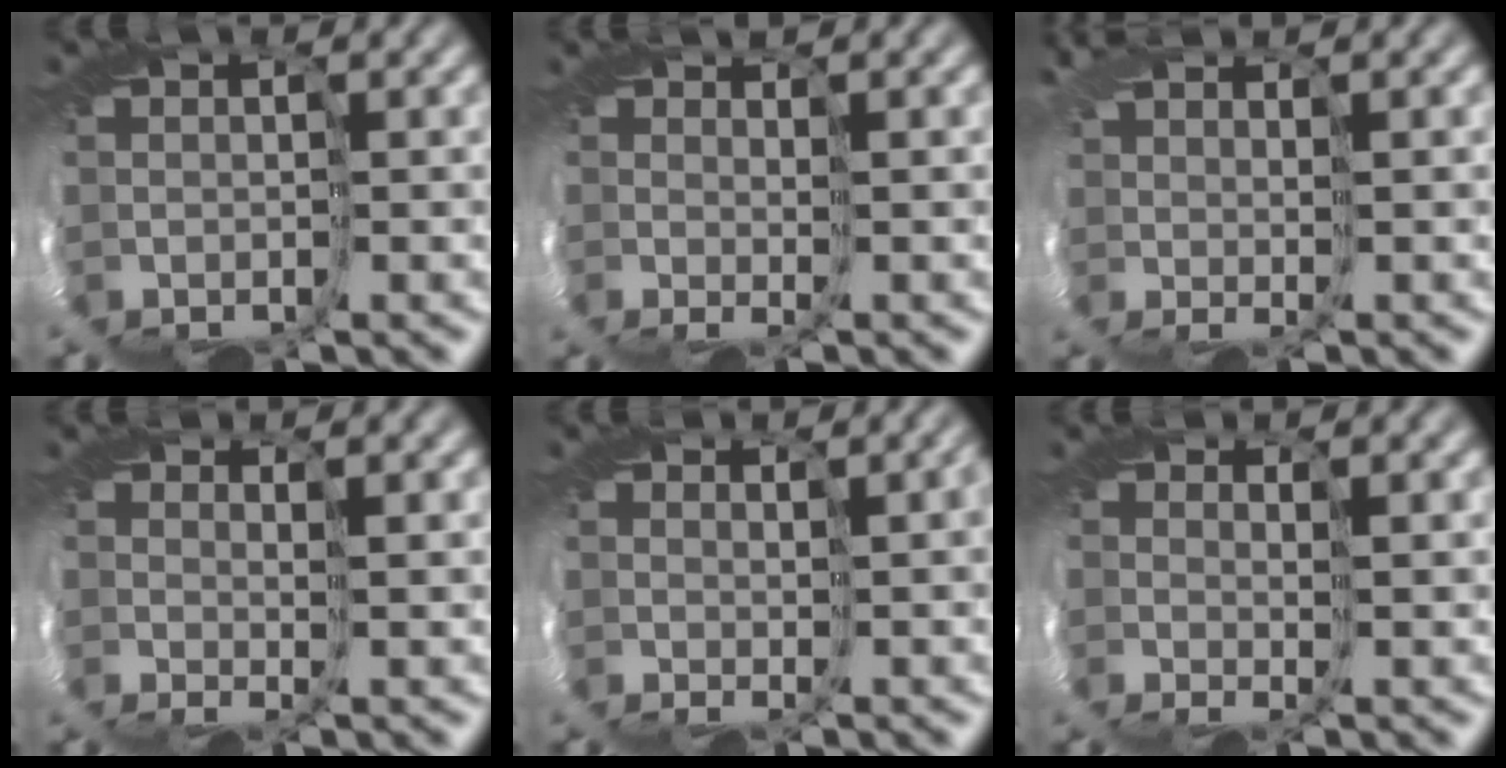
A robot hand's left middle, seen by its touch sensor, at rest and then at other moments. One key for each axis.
{"total": 1.4, "fx": 0.9, "fy": -0.5, "fz": 1.0, "tx": -0.023, "ty": 0.000, "tz": 0.010}
{"total": 2.2, "fx": 1.7, "fy": -0.8, "fz": 1.2, "tx": -0.032, "ty": 0.005, "tz": 0.024}
{"total": 1.5, "fx": 1.1, "fy": -0.9, "fz": 0.6, "tx": -0.017, "ty": 0.001, "tz": 0.015}
{"total": 3.0, "fx": 1.2, "fy": 0.6, "fz": 2.7, "tx": -0.039, "ty": 0.008, "tz": 0.018}
{"total": 1.4, "fx": 1.0, "fy": -0.6, "fz": 0.8, "tx": -0.023, "ty": 0.000, "tz": 0.011}